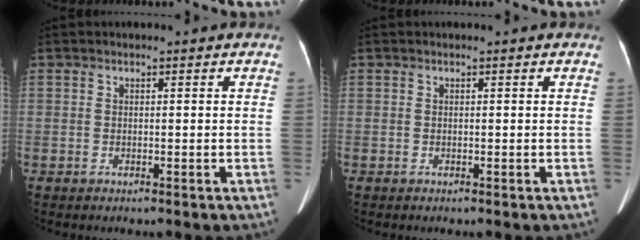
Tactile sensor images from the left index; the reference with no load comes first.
{"total": 0.0}